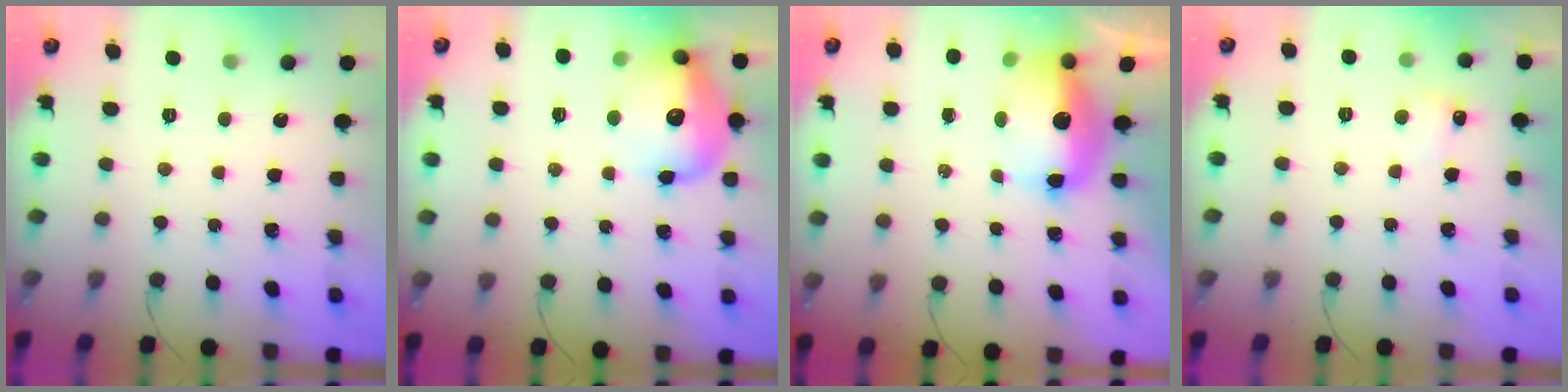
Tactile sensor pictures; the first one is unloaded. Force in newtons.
{"total": 17.8, "press": 17.6, "slide": 2.4}
{"total": 12.4, "press": 12.1, "slide": 2.7}
{"total": 3.9, "press": 3.8, "slide": 1.1}